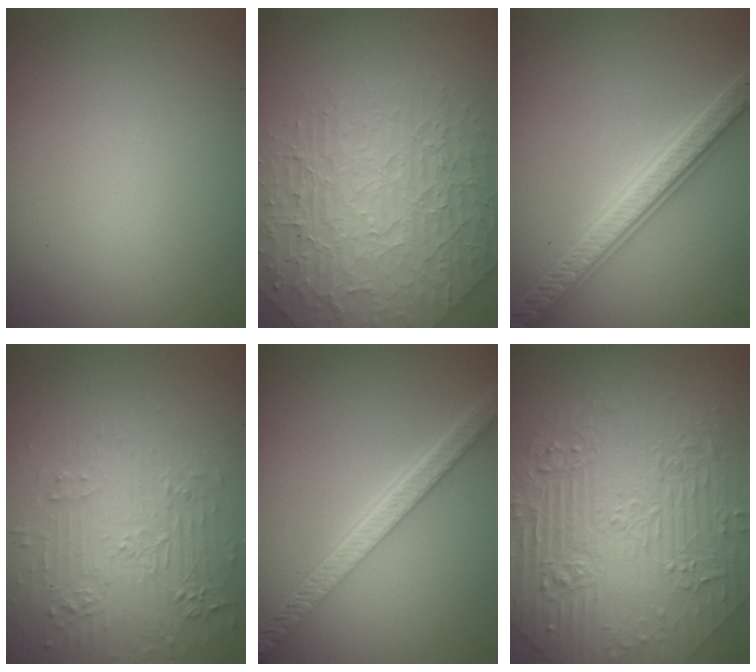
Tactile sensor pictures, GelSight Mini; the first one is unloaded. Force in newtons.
{"total": 6.4, "press": 5.4, "slide": 3.4}
{"total": 5.5, "press": 5.4, "slide": 1.1}
{"total": 4.2, "press": 3.7, "slide": 2.0}
{"total": 5.2, "press": 4.1, "slide": 3.3}
{"total": 10.9, "press": 7.3, "slide": 8.1}